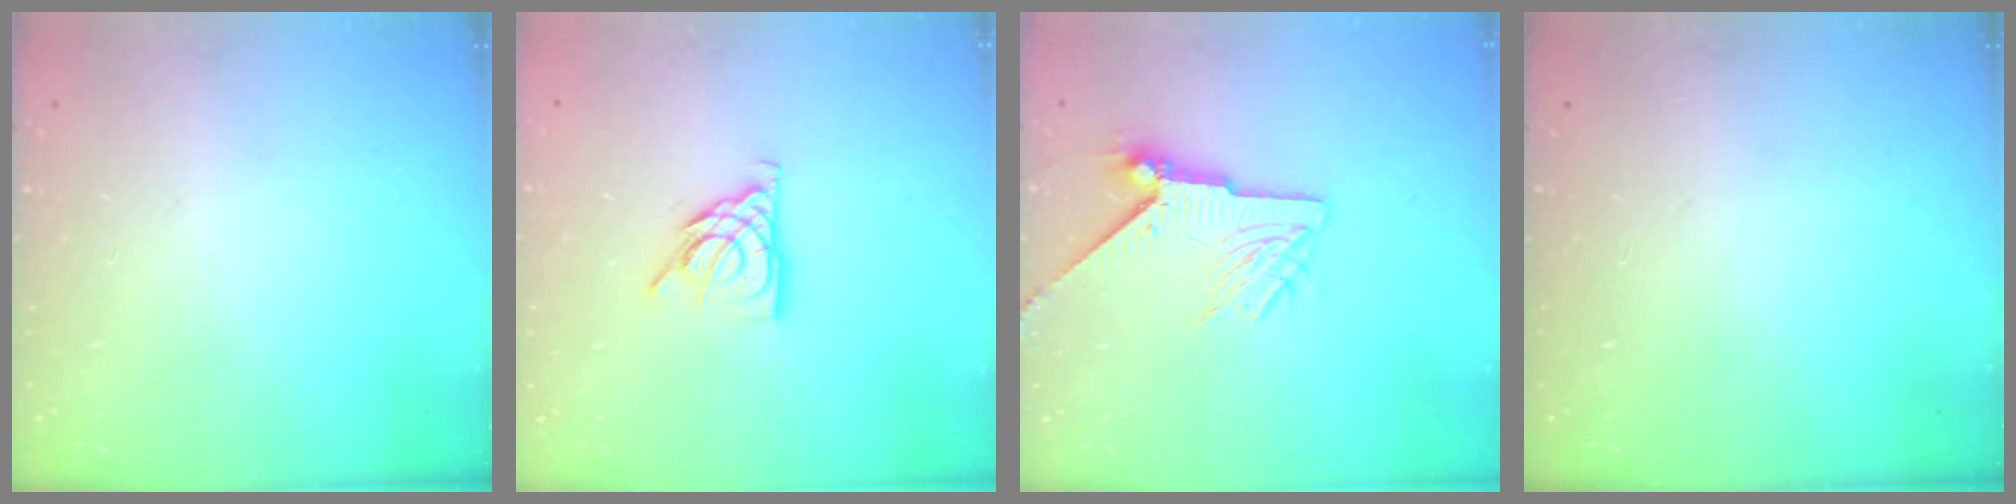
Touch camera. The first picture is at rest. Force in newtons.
{"total": 9.0, "press": 9.0, "slide": 0.6}
{"total": 8.0, "press": 8.0, "slide": 0.1}
{"total": 0.0}